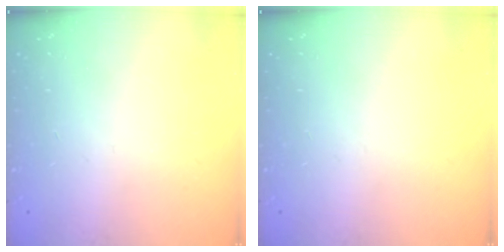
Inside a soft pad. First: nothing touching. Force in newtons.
{"total": 0.0}